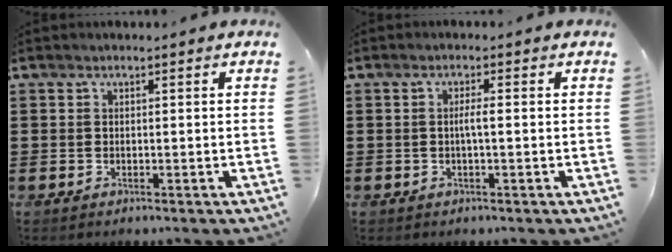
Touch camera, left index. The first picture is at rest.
{"total": 1.8, "force": [-0.2, 0.1, 1.8], "torque": [-0.035, 0.001, -0.006]}